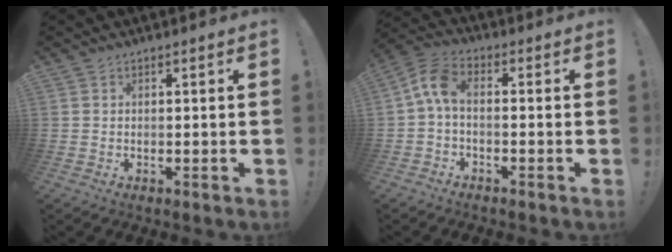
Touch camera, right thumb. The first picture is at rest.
{"total": 7.3, "force": [0.1, 3.7, 6.3], "torque": [-0.134, 0.002, 0.006]}